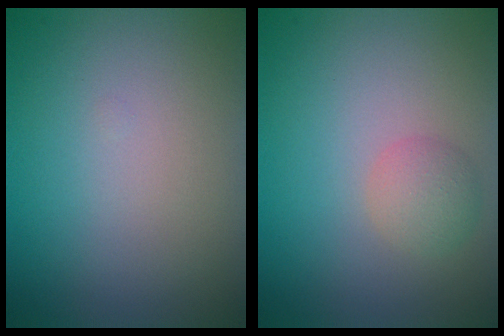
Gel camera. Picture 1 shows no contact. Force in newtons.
{"total": 1.9, "press": 1.9, "slide": 0.1}